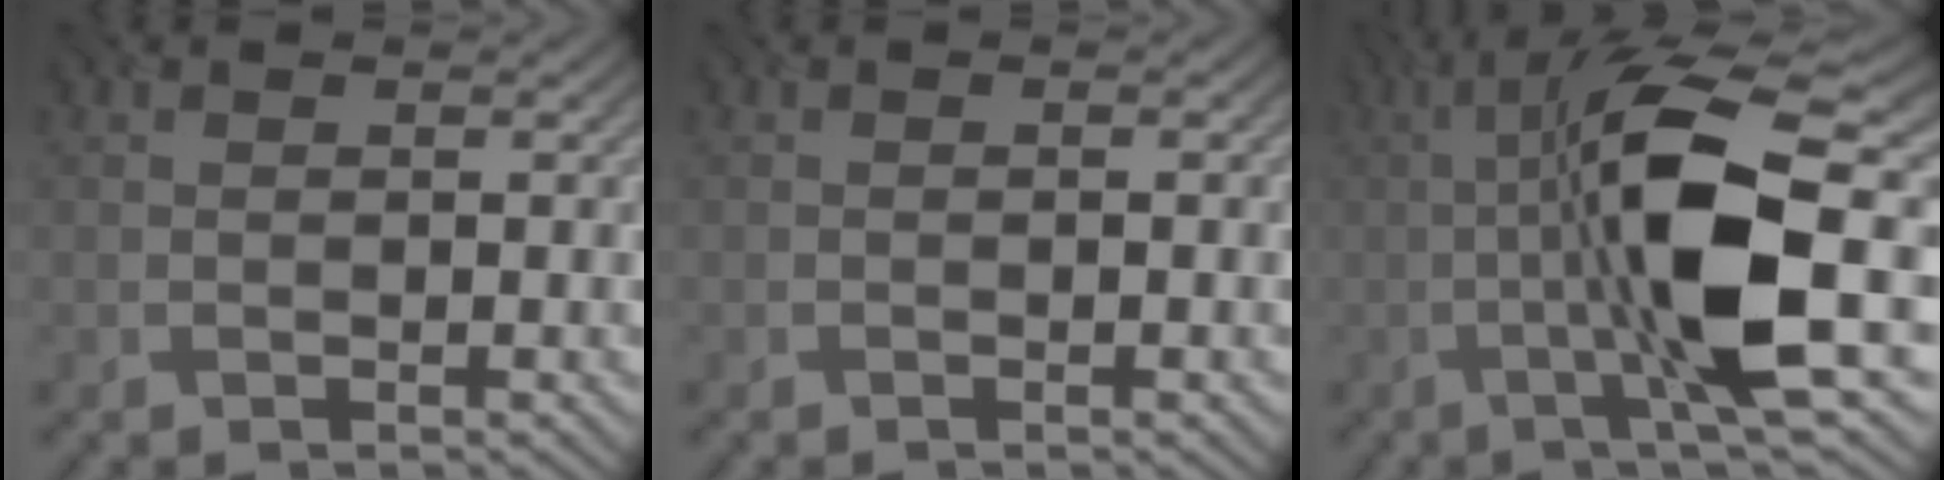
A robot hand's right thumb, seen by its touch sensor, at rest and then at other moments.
{"total": 0.8, "force": [-0.3, 0.1, 0.7], "torque": [-0.011, 0.001, -0.005]}
{"total": 14.1, "force": [-1.6, 2.5, 13.8], "torque": [-0.235, 0.019, -0.029]}